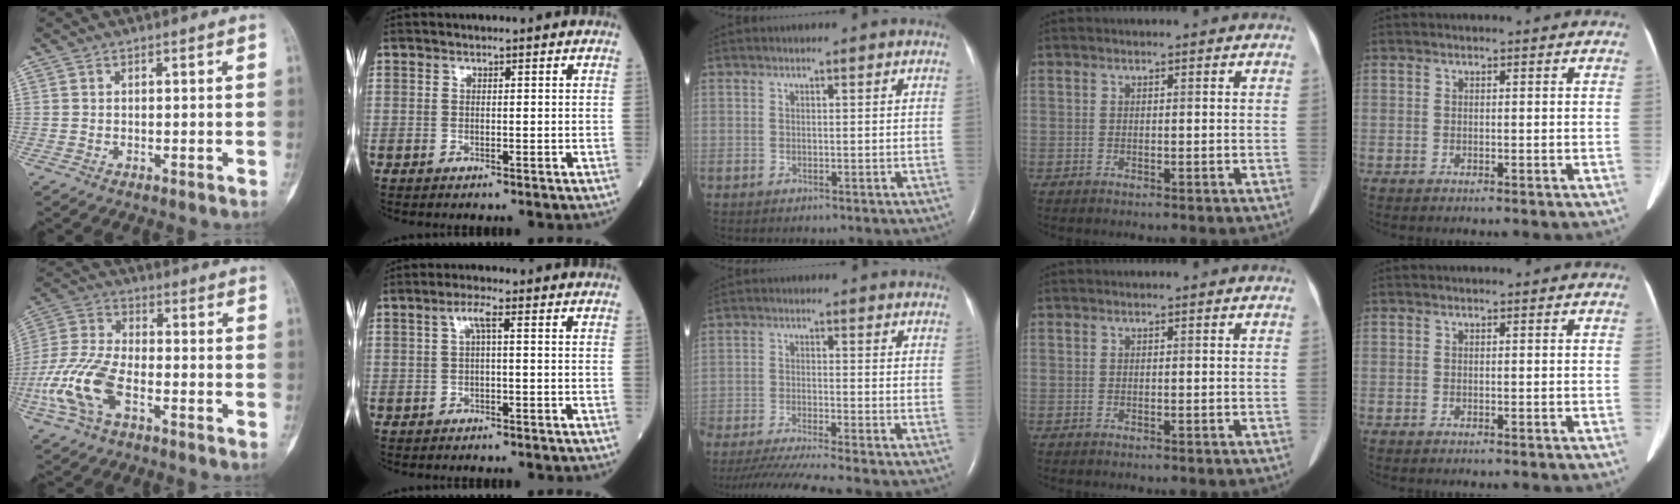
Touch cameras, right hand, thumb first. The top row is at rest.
{"thumb": {"total": 12.9, "force": [-4.9, 6.6, 10.0], "torque": [-0.228, 0.024, -0.096]}, "index": {"total": 2.3, "force": [0.4, 0.3, 2.3], "torque": [-0.045, 0.010, 0.008]}, "middle": {"total": 13.8, "force": [-12.1, -1.4, 6.4], "torque": [-0.096, -0.037, -0.201]}}